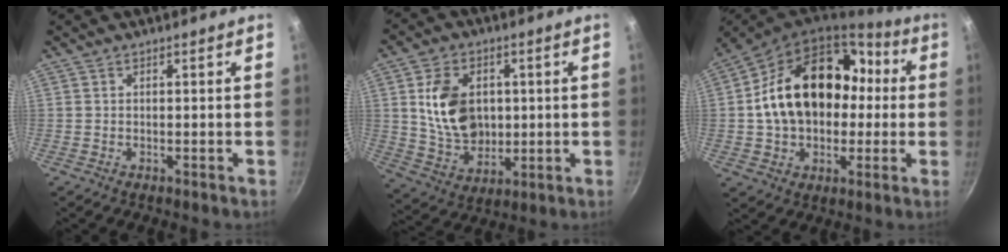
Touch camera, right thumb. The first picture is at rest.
{"total": 14.0, "force": [2.1, 10.3, 9.2], "torque": [-0.138, -0.009, 0.046]}
{"total": 23.1, "force": [1.6, 16.7, 15.9], "torque": [-0.238, 0.054, 0.030]}